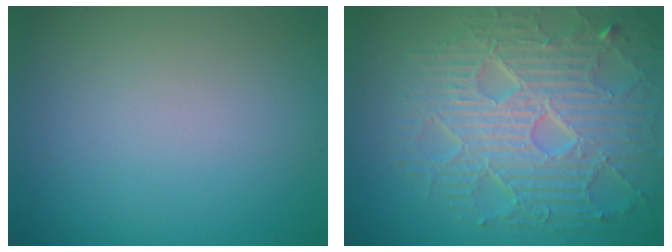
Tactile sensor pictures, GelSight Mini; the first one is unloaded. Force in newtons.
{"total": 8.9, "press": 6.2, "slide": 6.4}